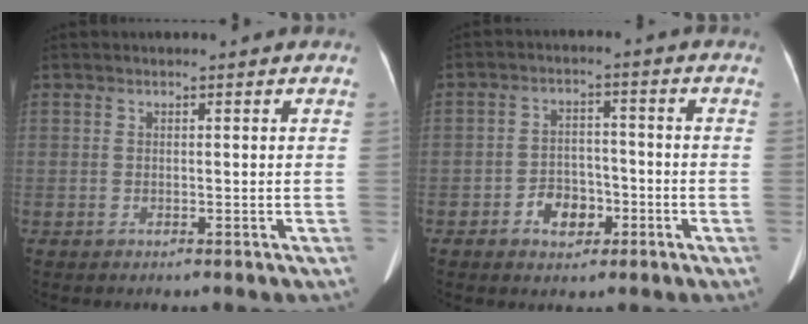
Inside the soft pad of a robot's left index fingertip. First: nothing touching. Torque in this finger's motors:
{"motor_torque": [0.09, 0.07, 0.04, 0.01]}